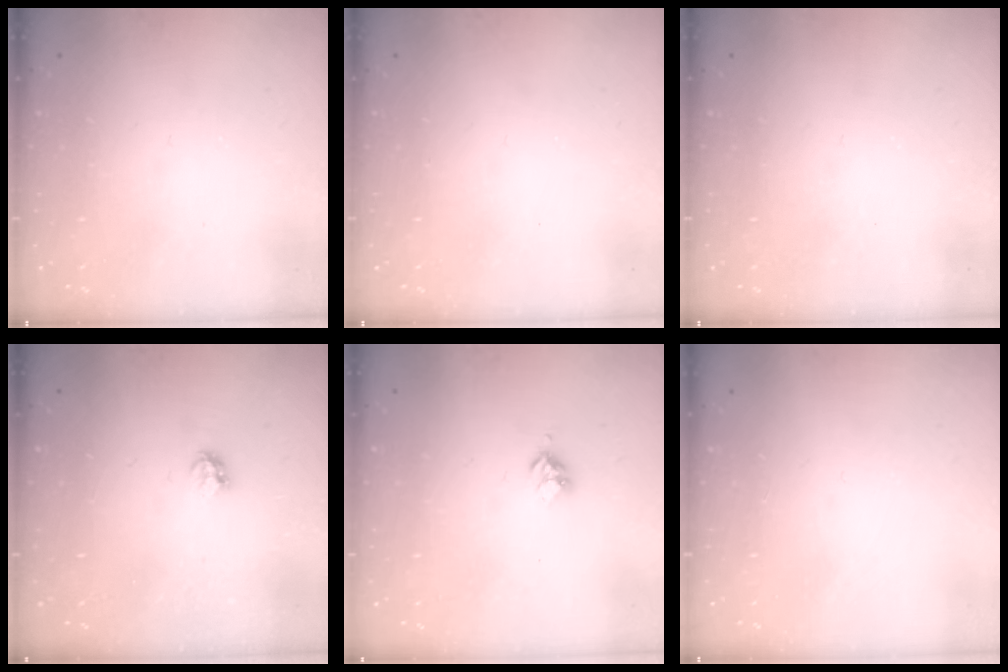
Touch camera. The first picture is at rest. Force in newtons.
{"total": 0.0}
{"total": 0.0}
{"total": 2.7, "press": 2.6, "slide": 0.4}
{"total": 3.0, "press": 2.9, "slide": 0.4}
{"total": 0.0}